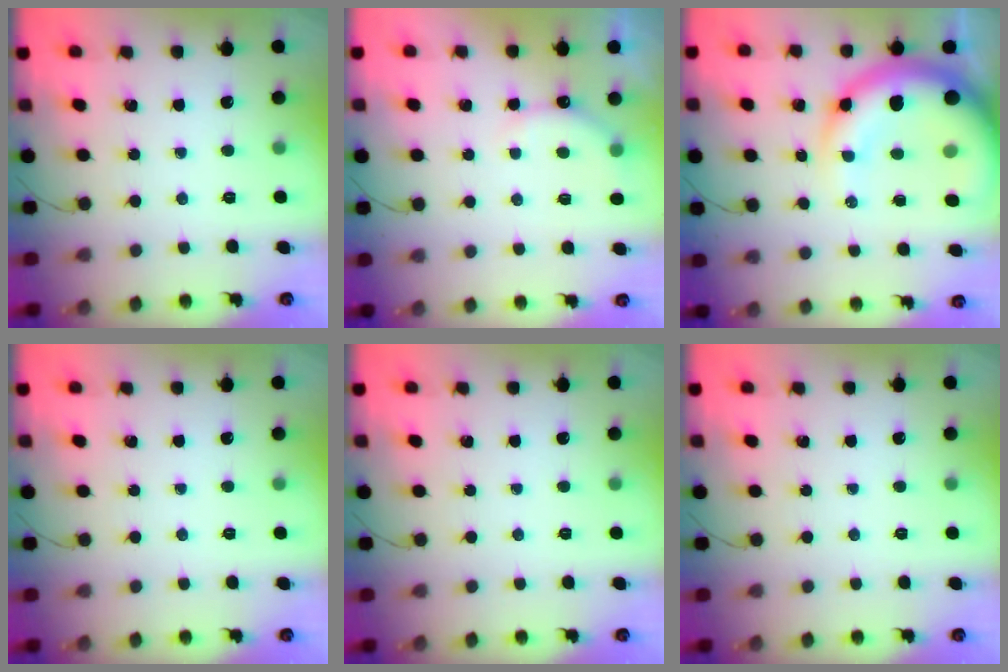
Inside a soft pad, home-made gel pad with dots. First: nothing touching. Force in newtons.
{"total": 5.3, "press": 5.2, "slide": 0.6}
{"total": 18.5, "press": 17.9, "slide": 4.5}
{"total": 0.0}
{"total": 0.0}
{"total": 0.0}